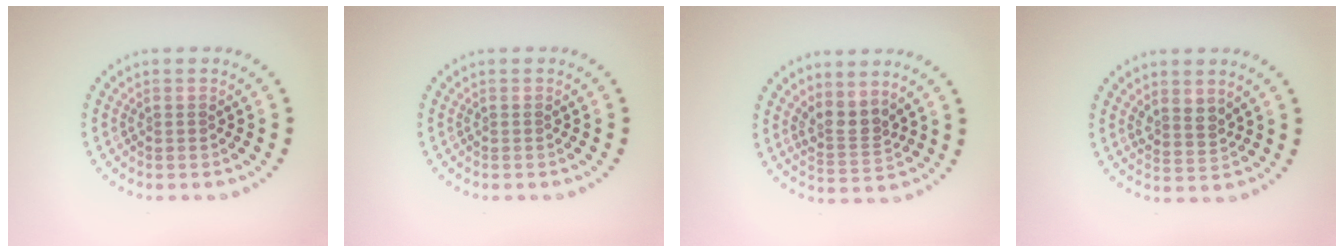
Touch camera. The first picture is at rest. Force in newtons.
{"total": 0.0}
{"total": 2.6, "press": 2.0, "slide": 1.8}
{"total": 2.0, "press": 1.6, "slide": 1.1}